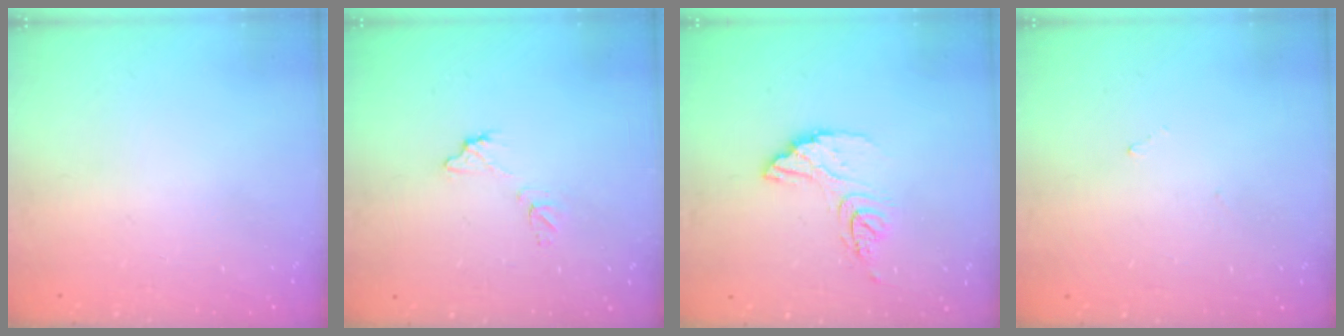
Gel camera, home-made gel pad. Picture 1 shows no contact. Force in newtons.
{"total": 7.1, "press": 7.1, "slide": 0.5}
{"total": 11.5, "press": 11.4, "slide": 1.0}
{"total": 6.6, "press": 6.6, "slide": 0.3}